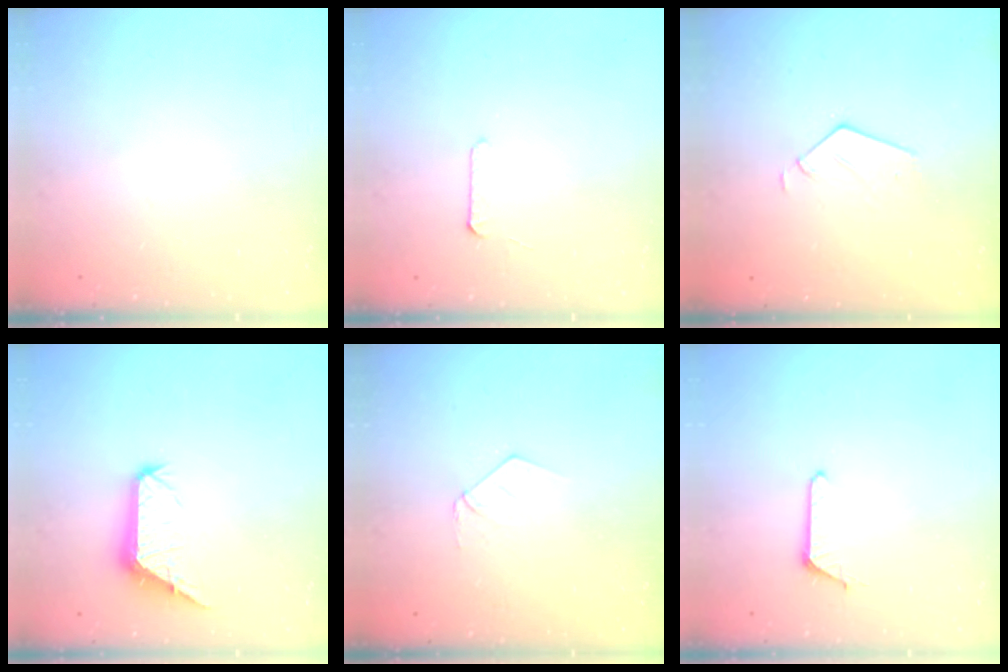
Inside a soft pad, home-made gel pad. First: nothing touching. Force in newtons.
{"total": 5.2, "press": 5.1, "slide": 0.5}
{"total": 3.1, "press": 3.1, "slide": 0.2}
{"total": 10.9, "press": 10.9, "slide": 0.3}
{"total": 3.4, "press": 3.4, "slide": 0.2}
{"total": 5.6, "press": 5.5, "slide": 0.7}